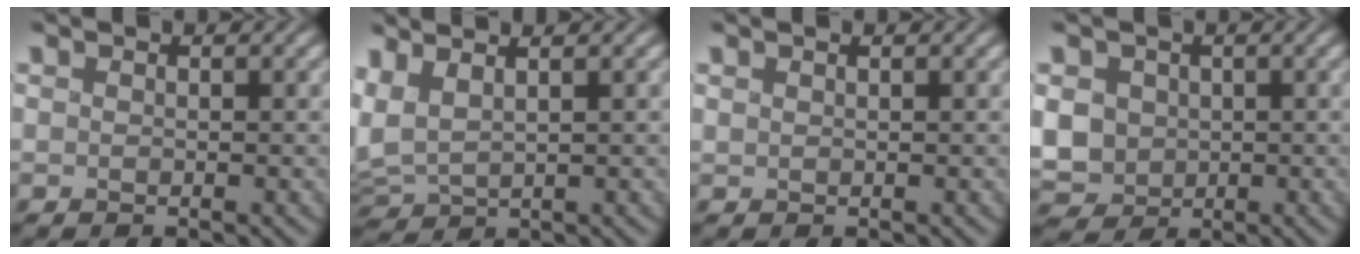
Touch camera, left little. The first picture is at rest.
{"total": 2.8, "force": [0.5, 1.4, 2.3], "torque": [-0.064, 0.005, 0.007]}
{"total": 0.0}
{"total": 7.8, "force": [-0.5, 6.7, 4.0], "torque": [-0.079, -0.007, -0.036]}